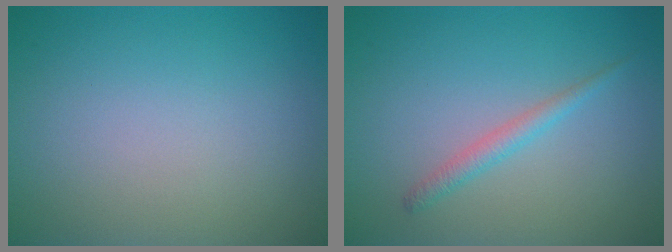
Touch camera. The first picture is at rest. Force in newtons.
{"total": 1.4, "press": 1.4, "slide": 0.1}